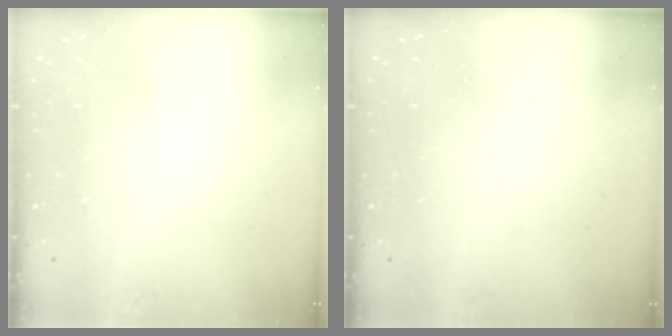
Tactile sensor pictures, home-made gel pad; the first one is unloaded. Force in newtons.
{"total": 0.0}